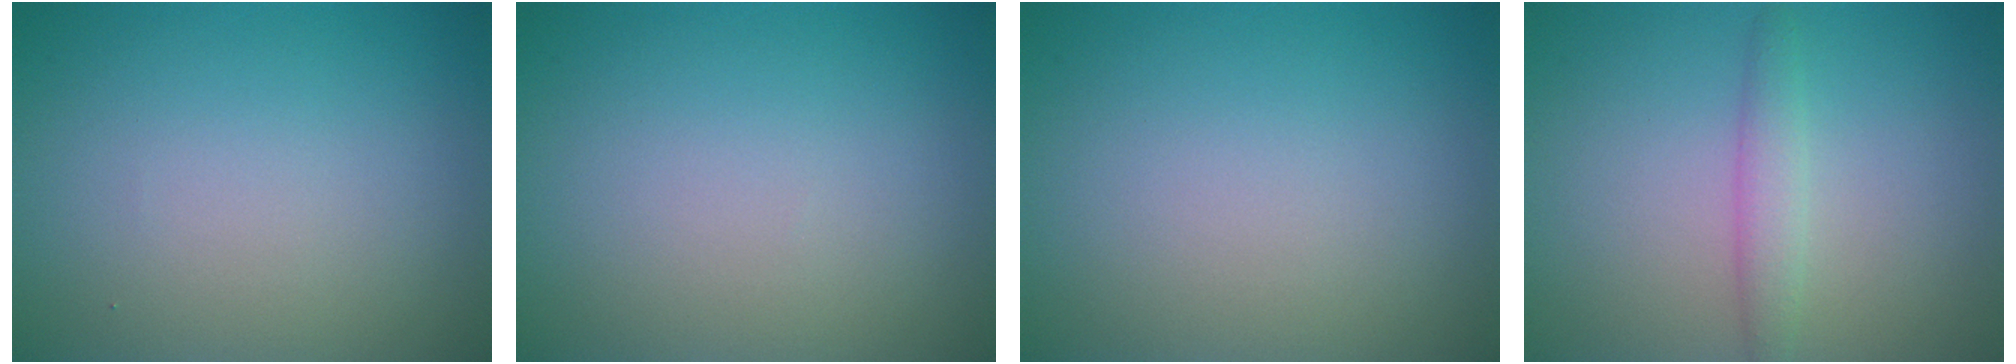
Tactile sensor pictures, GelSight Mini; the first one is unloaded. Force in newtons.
{"total": 0.0}
{"total": 0.0}
{"total": 1.9, "press": 1.9, "slide": 0.0}